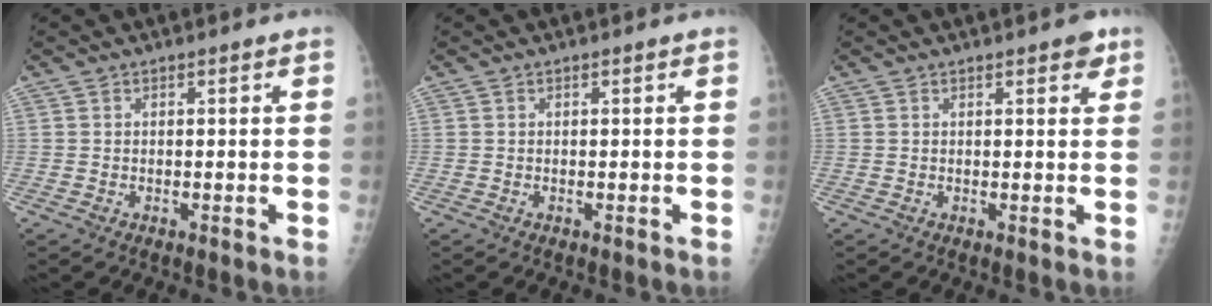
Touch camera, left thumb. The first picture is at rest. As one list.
[{"total": 0.0}, {"total": 2.4, "force": [1.5, 1.0, 1.6], "torque": [-0.007, -0.004, 0.015]}]